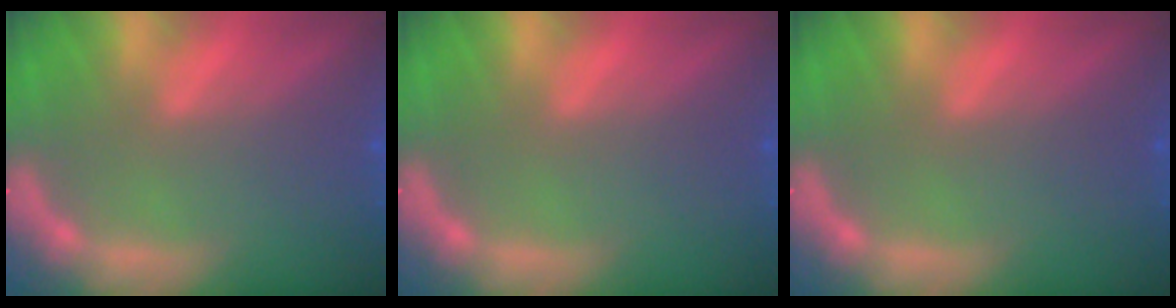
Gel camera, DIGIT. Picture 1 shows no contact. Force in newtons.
{"total": 0.0}
{"total": 0.0}